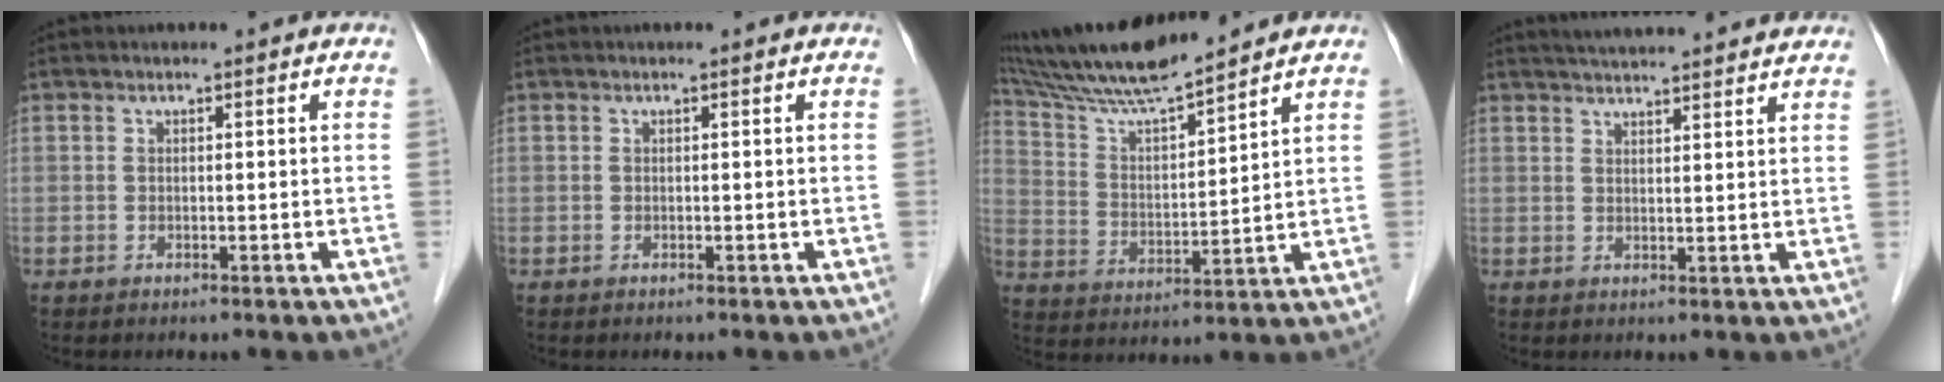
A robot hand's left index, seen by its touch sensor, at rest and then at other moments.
{"total": 0.0}
{"total": 12.6, "force": [11.3, -0.1, 5.6], "torque": [-0.111, 0.013, 0.212]}
{"total": 12.4, "force": [11.4, 1.0, 4.9], "torque": [-0.072, 0.026, 0.145]}